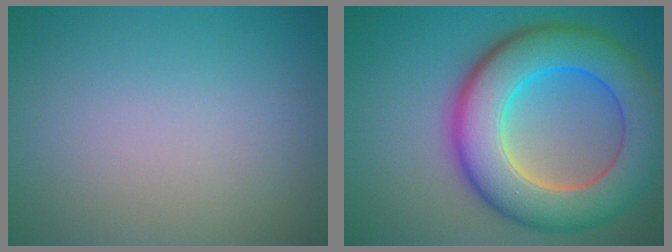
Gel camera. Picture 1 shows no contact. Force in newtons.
{"total": 11.3, "press": 11.3, "slide": 0.3}